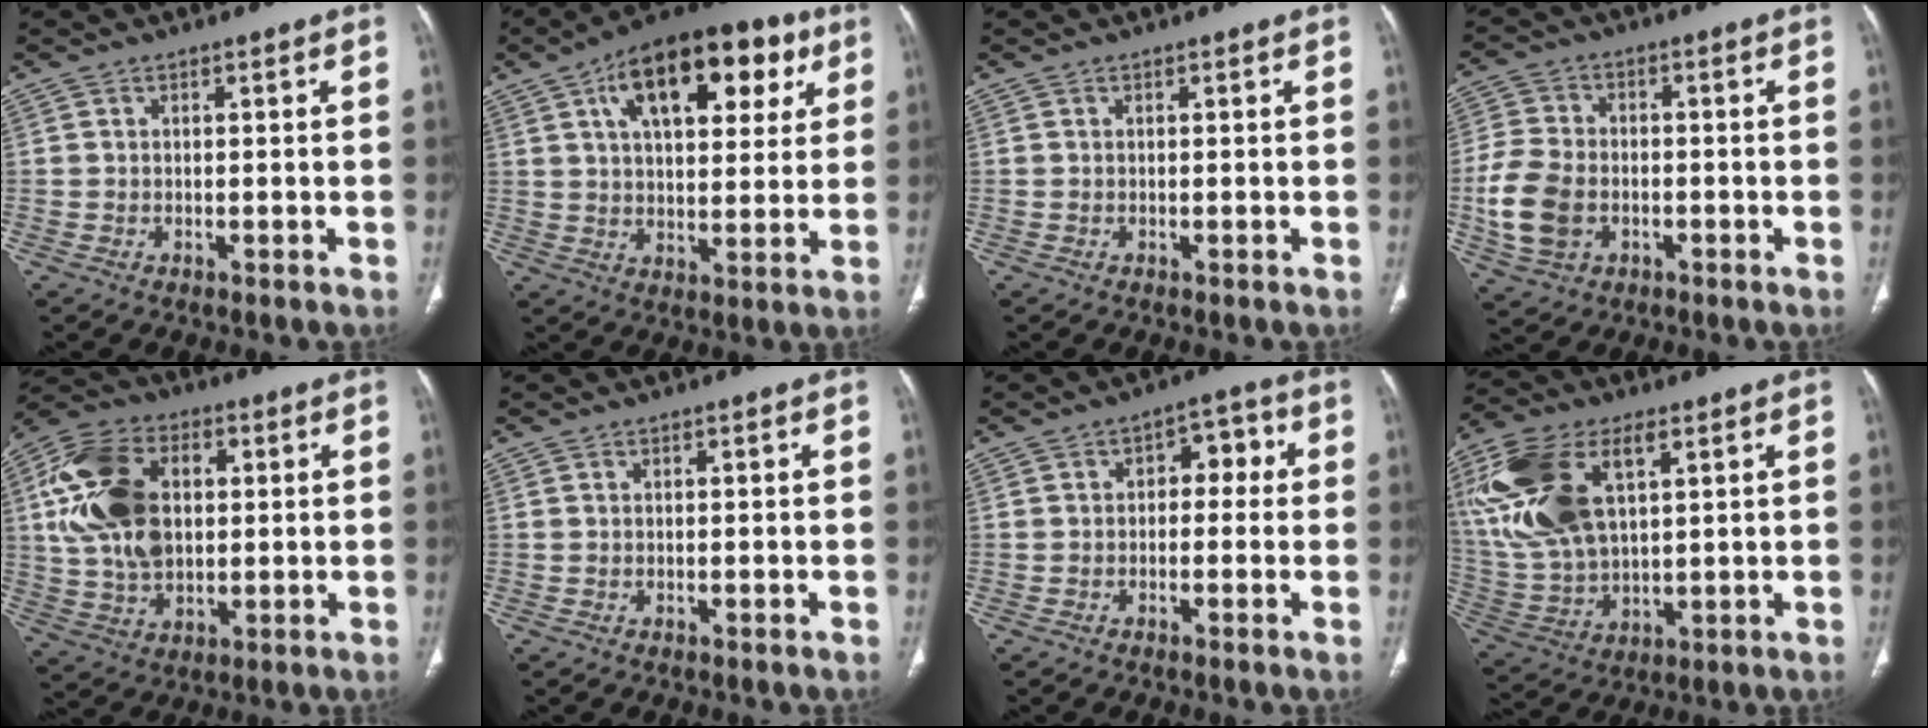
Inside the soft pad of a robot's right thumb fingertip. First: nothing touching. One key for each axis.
{"total": 21.4, "fx": 9.0, "fy": 10.7, "fz": 16.2, "tx": -0.208, "ty": 0.002, "tz": 0.138}
{"total": 0.0}
{"total": 10.8, "fx": -2.5, "fy": 7.8, "fz": 7.1, "tx": -0.148, "ty": 0.009, "tz": -0.047}
{"total": 18.5, "fx": 3.1, "fy": 12.1, "fz": 13.6, "tx": -0.252, "ty": 0.011, "tz": 0.057}
{"total": 0.0}
{"total": 5.4, "fx": 0.4, "fy": 3.5, "fz": 4.0, "tx": -0.024, "ty": 0.023, "tz": -0.004}
{"total": 21.0, "fx": 7.1, "fy": 11.1, "fz": 16.4, "tx": -0.346, "ty": -0.009, "tz": 0.139}